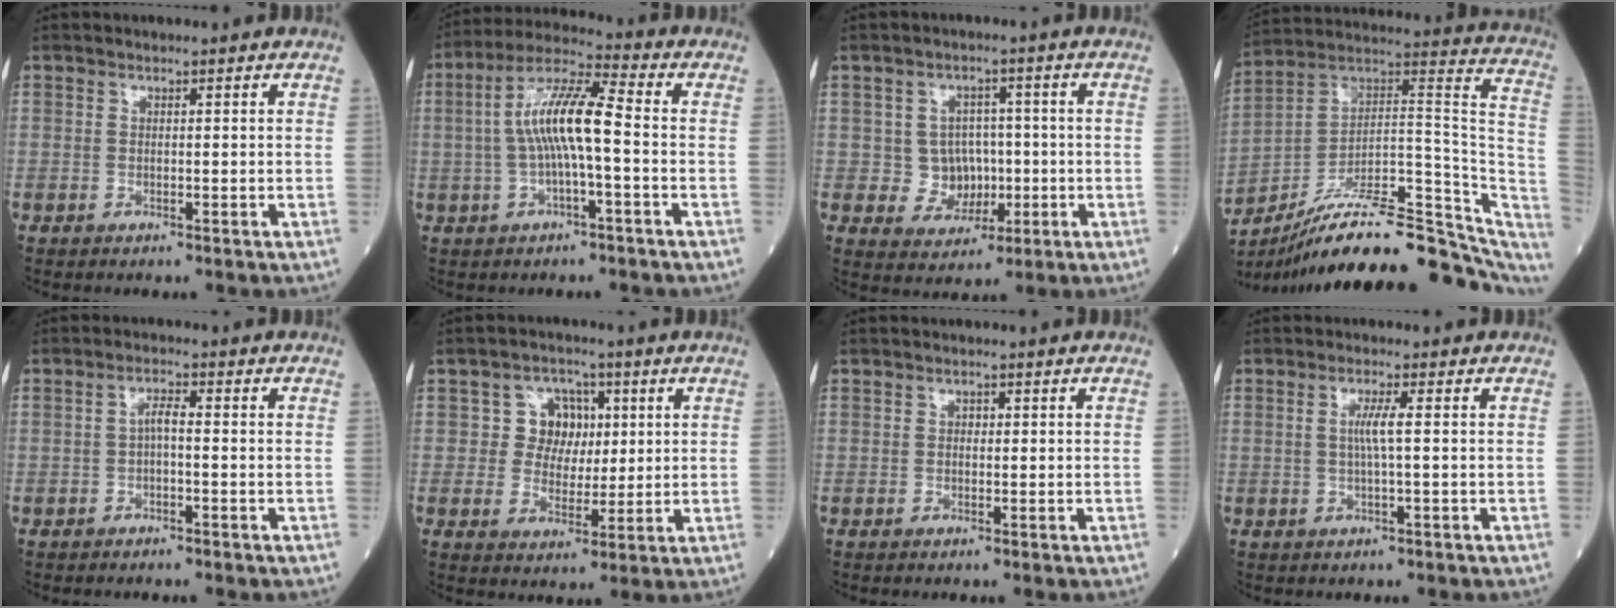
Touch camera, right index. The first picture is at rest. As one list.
[{"total": 9.8, "force": [-0.5, 1.4, 9.7], "torque": [-0.188, 0.024, -0.015]}, {"total": 5.6, "force": [-0.2, 5.2, 1.9], "torque": [-0.020, 0.012, 0.004]}, {"total": 25.8, "force": [-18.4, 6.6, 16.9], "torque": [-0.196, 0.046, -0.279]}, {"total": 2.1, "force": [-0.4, 0.5, 2.0], "torque": [-0.035, 0.005, -0.008]}, {"total": 6.0, "force": [1.4, 5.4, 2.2], "torque": [-0.027, 0.018, 0.028]}, {"total": 0.6, "force": [0.1, 0.5, 0.4], "torque": [-0.006, 0.001, 0.001]}, {"total": 2.7, "force": [0.2, -0.4, 2.7], "torque": [-0.054, -0.001, 0.001]}]